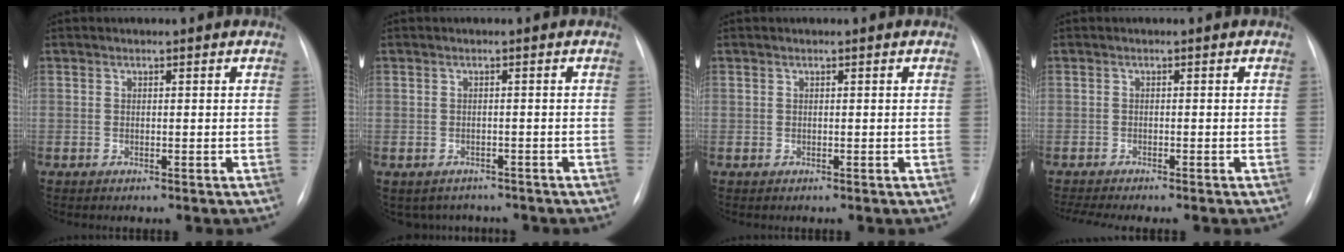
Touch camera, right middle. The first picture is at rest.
{"total": 4.3, "force": [-3.6, 2.5, 0.2], "torque": [0.000, 0.011, -0.044]}
{"total": 0.0}
{"total": 4.0, "force": [-3.6, -0.1, 1.9], "torque": [-0.031, -0.005, -0.054]}